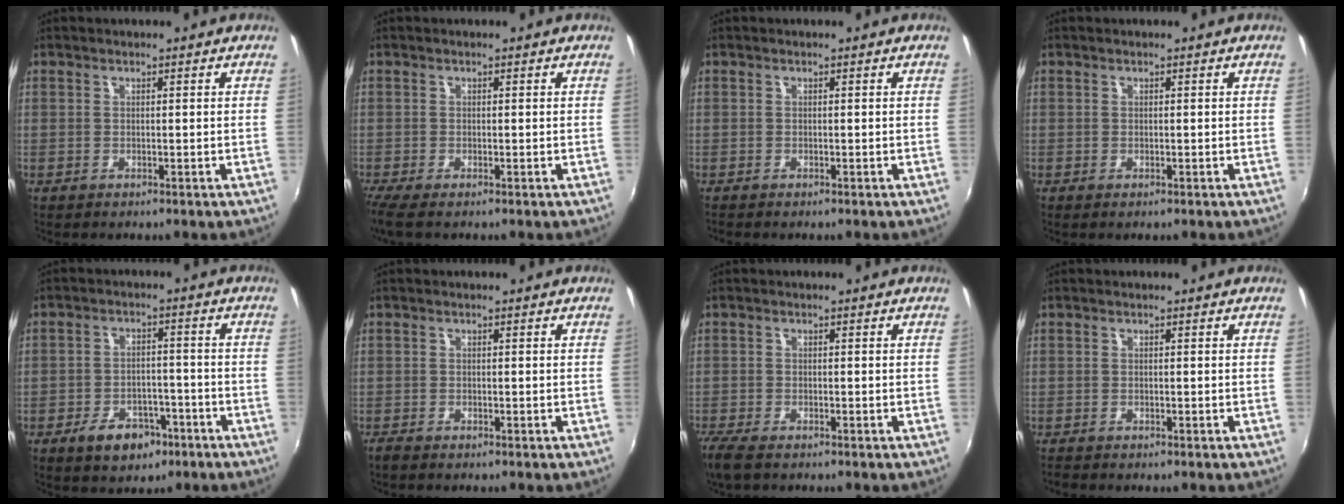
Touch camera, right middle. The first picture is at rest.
{"total": 2.2, "force": [-1.4, -0.1, 1.8], "torque": [-0.042, -0.008, -0.030]}
{"total": 0.0}
{"total": 0.0}
{"total": 7.8, "force": [-4.7, 4.6, 4.0], "torque": [-0.090, 0.011, -0.061]}
{"total": 1.1, "force": [-1.0, 0.2, 0.5], "torque": [-0.011, -0.004, -0.020]}
{"total": 4.3, "force": [-3.3, 1.1, 2.5], "torque": [-0.064, -0.018, -0.067]}
{"total": 0.8, "force": [-0.7, 0.1, 0.2], "torque": [-0.006, -0.004, -0.015]}